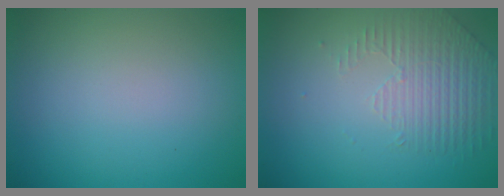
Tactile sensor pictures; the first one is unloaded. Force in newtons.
{"total": 1.7, "press": 1.3, "slide": 1.1}